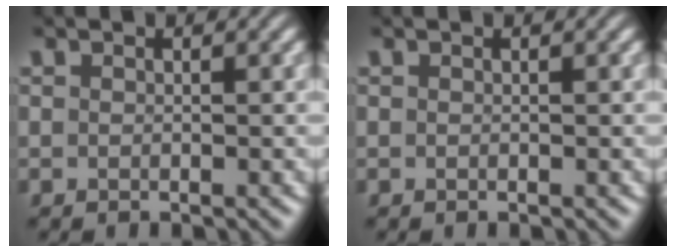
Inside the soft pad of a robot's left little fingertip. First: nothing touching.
{"total": 0.0}